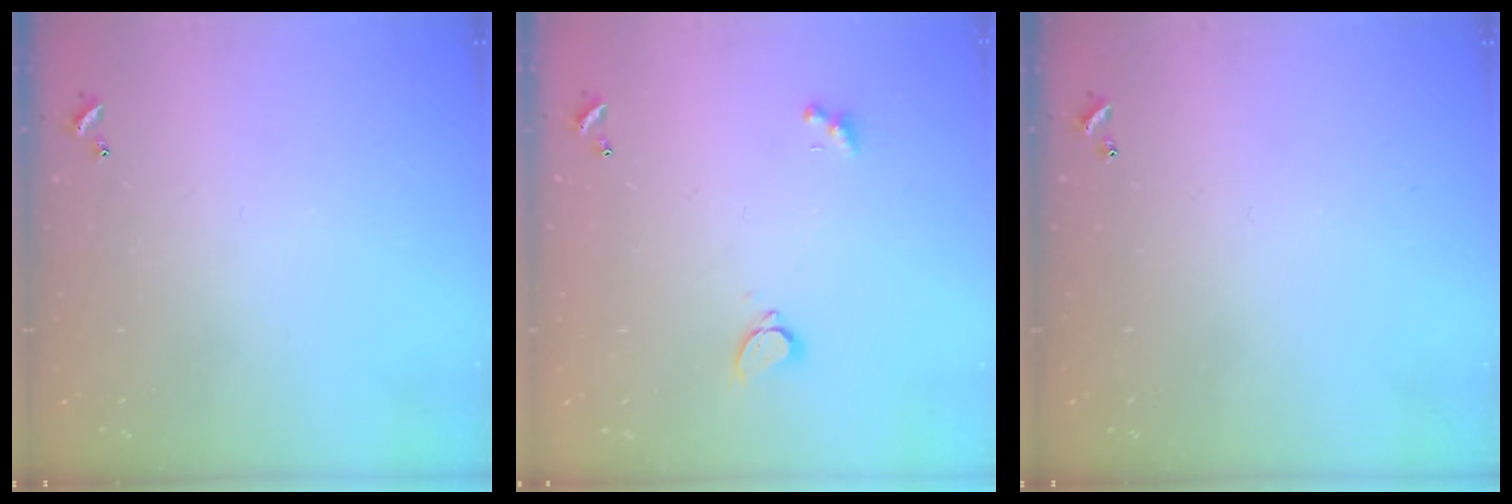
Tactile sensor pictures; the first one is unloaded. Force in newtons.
{"total": 2.2, "press": 2.0, "slide": 0.9}
{"total": 0.0}